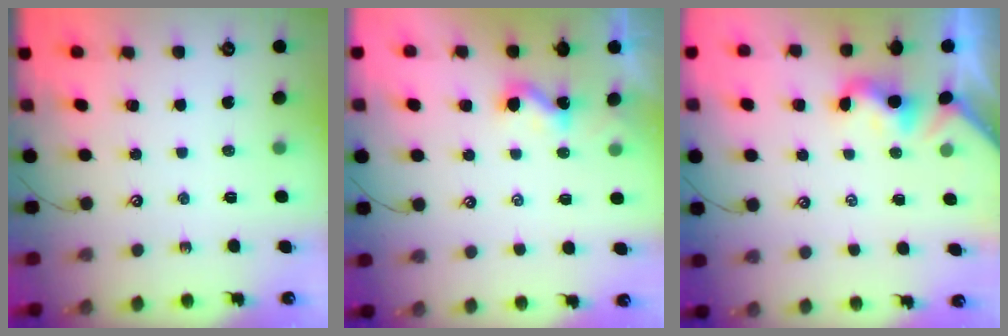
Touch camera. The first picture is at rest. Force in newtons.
{"total": 1.1, "press": 1.1, "slide": 0.2}
{"total": 2.0, "press": 1.9, "slide": 0.5}